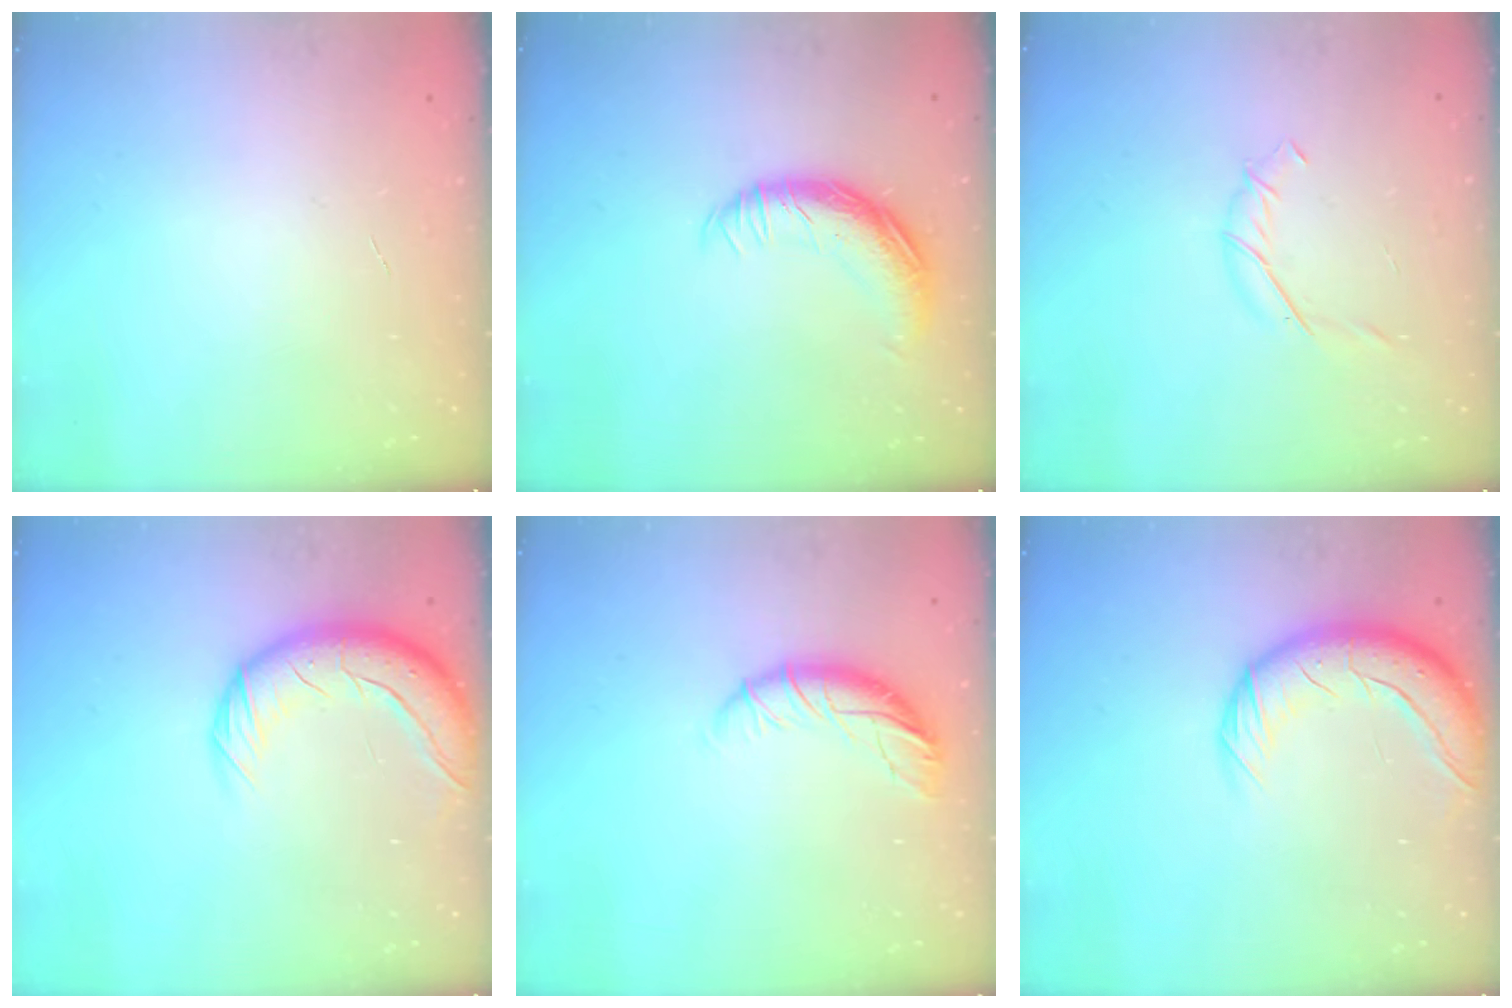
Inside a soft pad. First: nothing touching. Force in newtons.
{"total": 13.9, "press": 13.9, "slide": 0.4}
{"total": 4.2, "press": 4.1, "slide": 1.2}
{"total": 13.4, "press": 12.9, "slide": 3.5}
{"total": 9.7, "press": 9.6, "slide": 1.7}
{"total": 13.4, "press": 12.9, "slide": 3.5}